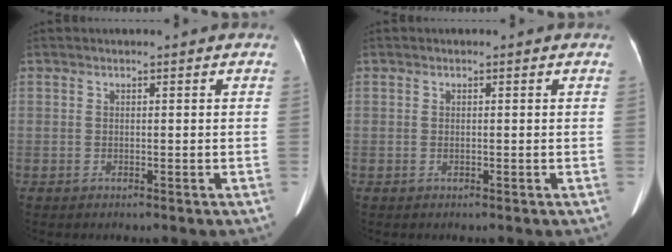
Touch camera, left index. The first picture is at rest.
{"total": 0.0}